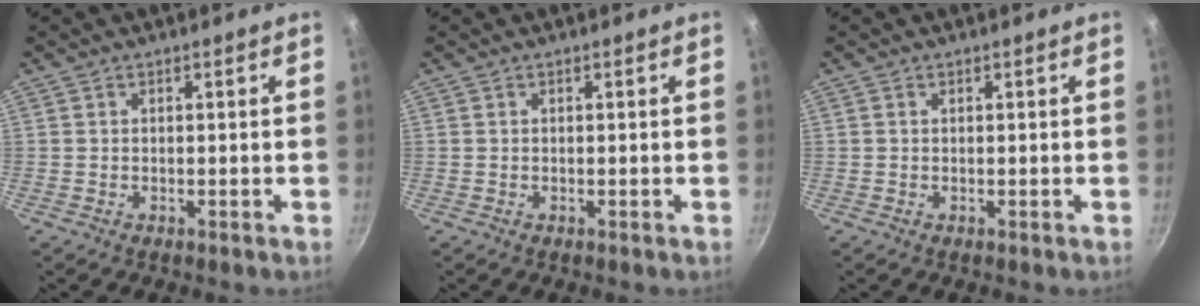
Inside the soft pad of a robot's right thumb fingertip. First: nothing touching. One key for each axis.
{"total": 0.0}
{"total": 0.0}